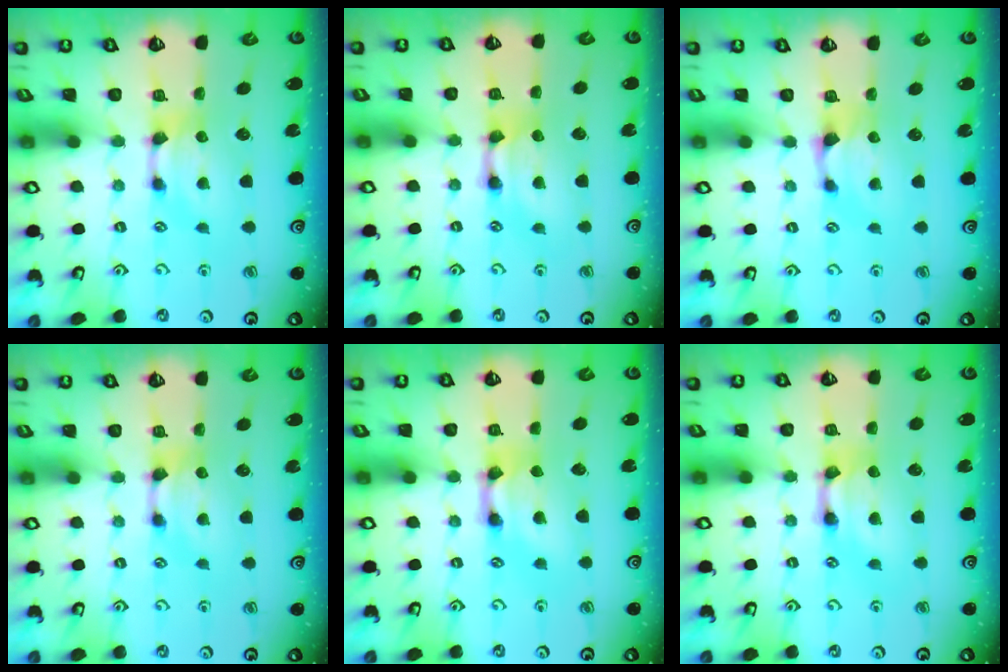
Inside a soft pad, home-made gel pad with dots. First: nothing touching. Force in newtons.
{"total": 2.1, "press": 2.1, "slide": 0.1}
{"total": 1.4, "press": 0.9, "slide": 1.0}
{"total": 0.0}
{"total": 3.0, "press": 3.0, "slide": 0.2}
{"total": 2.6, "press": 2.6, "slide": 0.2}